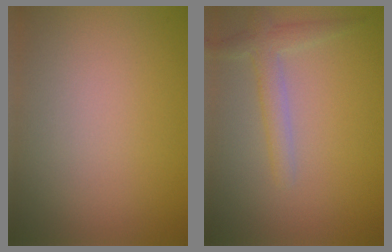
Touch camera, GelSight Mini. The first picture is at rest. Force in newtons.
{"total": 2.3, "press": 2.3, "slide": 0.2}